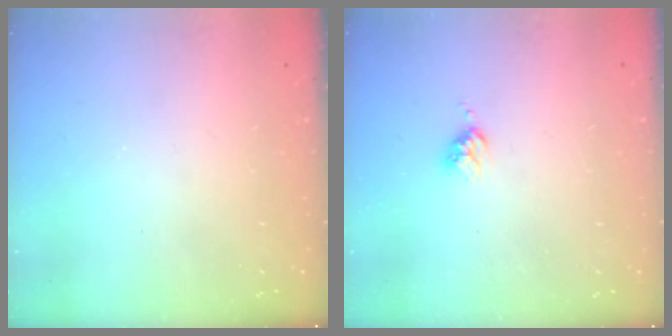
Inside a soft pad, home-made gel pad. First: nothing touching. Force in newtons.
{"total": 3.7, "press": 3.6, "slide": 0.5}